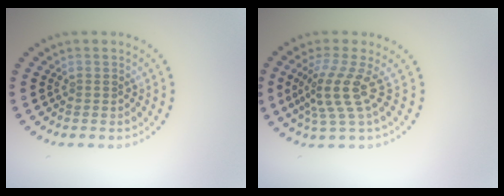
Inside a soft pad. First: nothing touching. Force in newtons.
{"total": 3.9, "press": 2.7, "slide": 2.7}